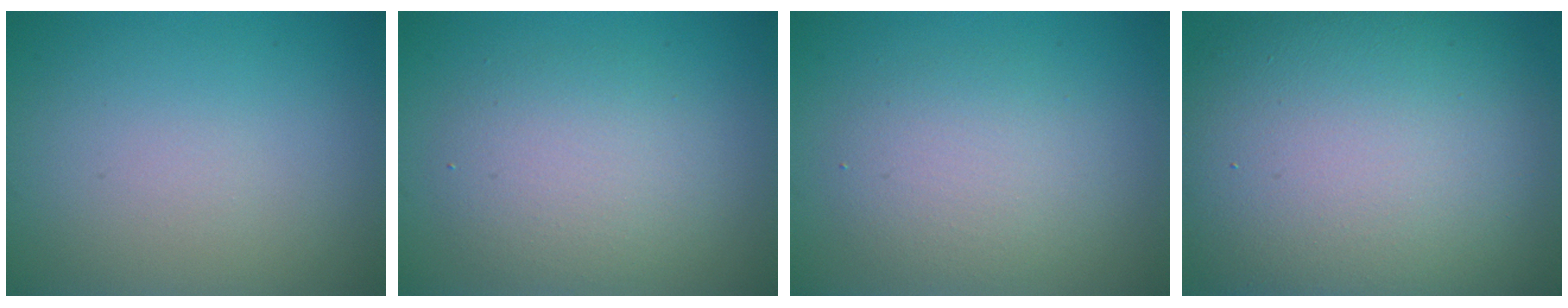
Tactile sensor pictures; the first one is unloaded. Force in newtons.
{"total": 4.1, "press": 4.1, "slide": 0.2}
{"total": 3.5, "press": 3.5, "slide": 0.2}
{"total": 16.4, "press": 16.4, "slide": 0.7}